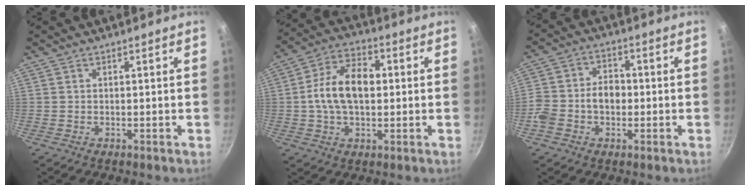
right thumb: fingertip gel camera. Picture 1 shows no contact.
{"total": 12.7, "force": [0.6, 7.7, 10.1], "torque": [-0.177, 0.023, 0.005]}
{"total": 9.0, "force": [-1.4, 6.4, 6.2], "torque": [-0.112, 0.029, -0.032]}